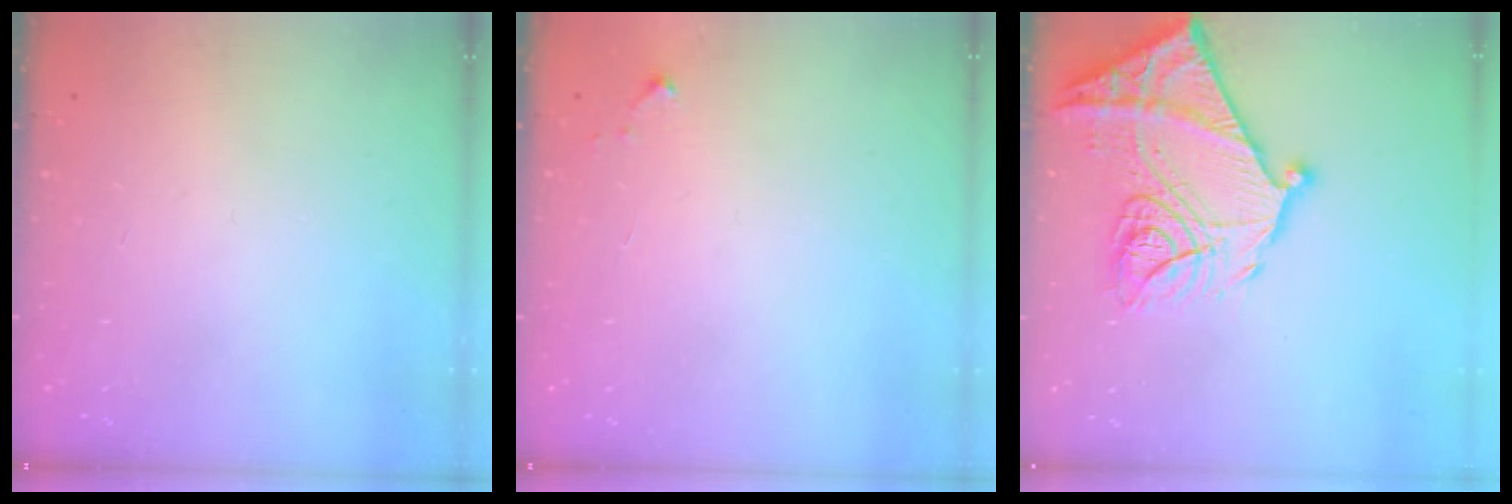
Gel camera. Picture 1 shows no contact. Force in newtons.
{"total": 2.6, "press": 2.6, "slide": 0.4}
{"total": 25.4, "press": 25.3, "slide": 2.5}